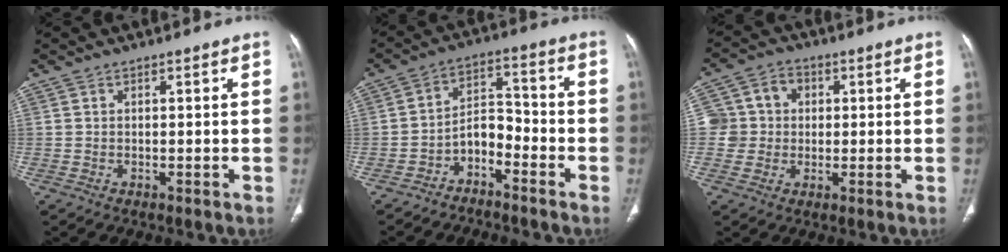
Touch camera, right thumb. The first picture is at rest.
{"total": 6.3, "force": [-4.3, 3.3, 3.2], "torque": [-0.041, 0.067, -0.081]}
{"total": 7.9, "force": [0.7, 7.5, 2.2], "torque": [-0.012, 0.017, 0.007]}